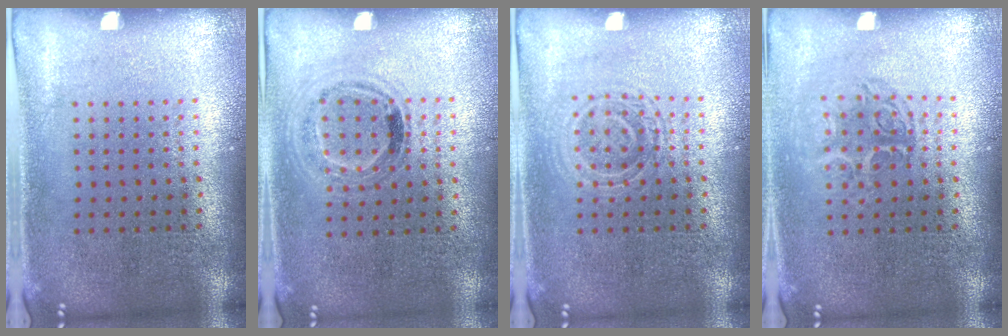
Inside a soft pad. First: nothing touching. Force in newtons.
{"total": 1.0, "press": 0.8, "slide": 0.6}
{"total": 2.0, "press": 2.0, "slide": 0.4}
{"total": 1.1, "press": 1.0, "slide": 0.5}